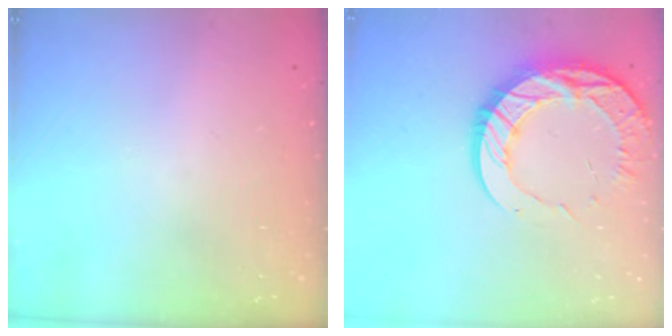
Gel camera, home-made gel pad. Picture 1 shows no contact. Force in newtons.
{"total": 17.9, "press": 17.8, "slide": 1.6}